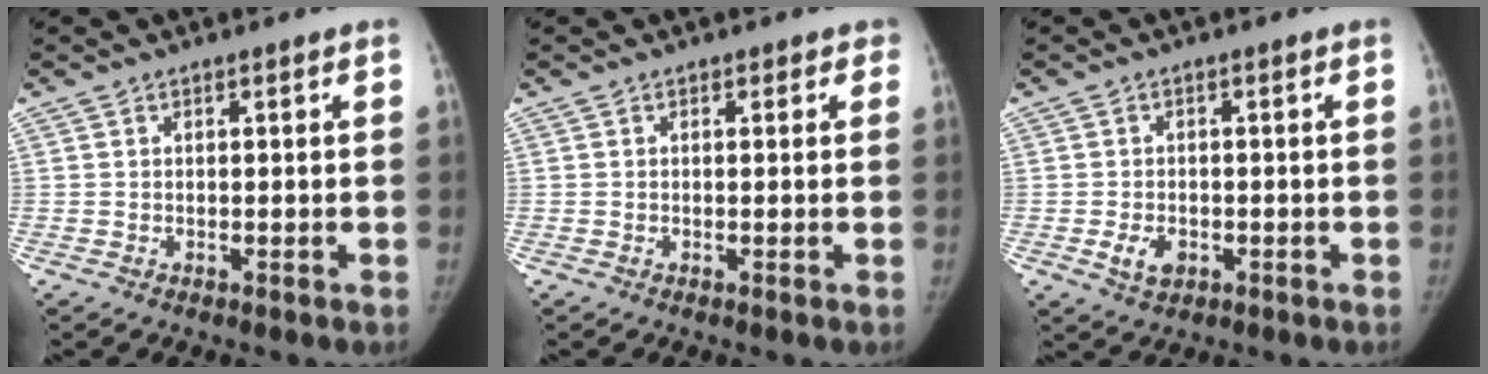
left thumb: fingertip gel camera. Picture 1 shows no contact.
{"total": 1.0, "force": [0.4, 0.8, 0.1], "torque": [0.021, 0.001, -0.002]}
{"total": 3.7, "force": [-1.3, 2.6, 2.3], "torque": [-0.033, 0.004, -0.016]}